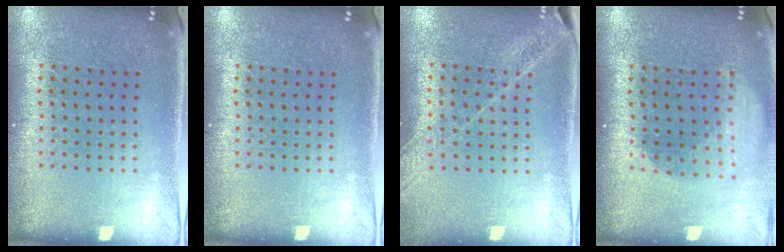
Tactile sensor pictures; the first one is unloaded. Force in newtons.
{"total": 0.0}
{"total": 1.6, "press": 1.5, "slide": 0.4}
{"total": 1.7, "press": 1.3, "slide": 1.1}